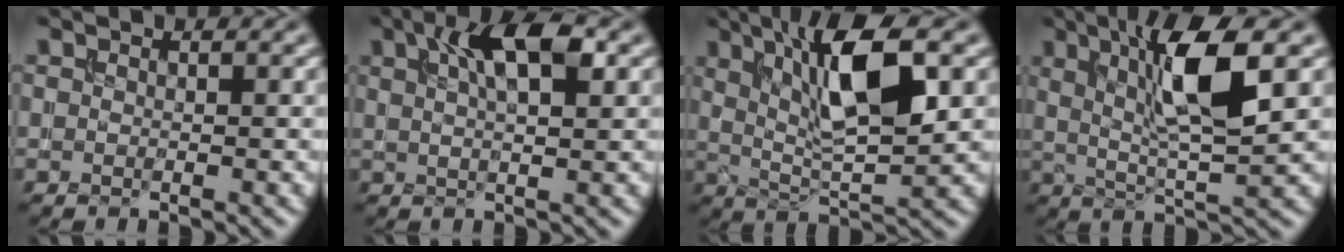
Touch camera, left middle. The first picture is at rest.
{"total": 6.2, "force": [2.6, 2.0, 5.3], "torque": [-0.082, 0.008, 0.042]}
{"total": 9.2, "force": [2.8, 2.6, 8.4], "torque": [-0.139, -0.002, 0.052]}
{"total": 8.2, "force": [2.2, 1.9, 7.6], "torque": [-0.129, -0.002, 0.044]}